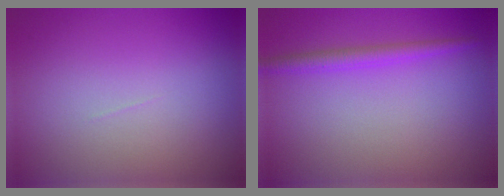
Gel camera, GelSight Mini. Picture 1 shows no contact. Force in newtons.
{"total": 1.8, "press": 1.8, "slide": 0.1}